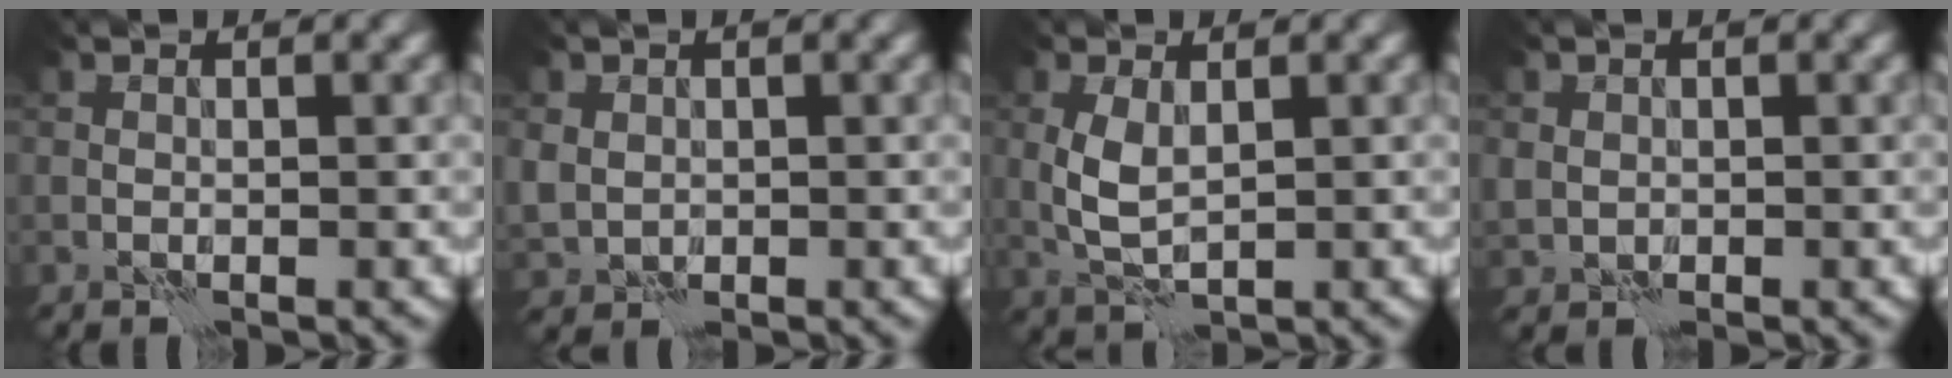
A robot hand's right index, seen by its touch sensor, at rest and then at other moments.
{"total": 2.2, "force": [0.8, 1.9, 0.7], "torque": [-0.022, 0.000, 0.016]}
{"total": 3.0, "force": [0.5, 1.5, 2.6], "torque": [-0.065, 0.004, 0.014]}
{"total": 1.4, "force": [0.6, 1.3, 0.2], "torque": [-0.006, 0.001, 0.012]}